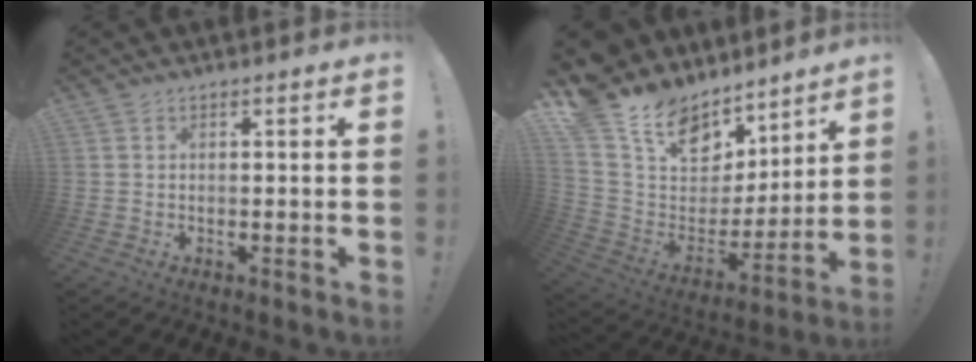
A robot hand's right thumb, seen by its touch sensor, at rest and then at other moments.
{"total": 16.3, "force": [12.3, 9.8, 4.2], "torque": [-0.081, -0.098, 0.248]}